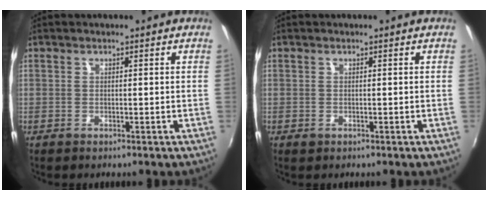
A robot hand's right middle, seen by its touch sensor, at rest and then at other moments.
{"total": 0.0}